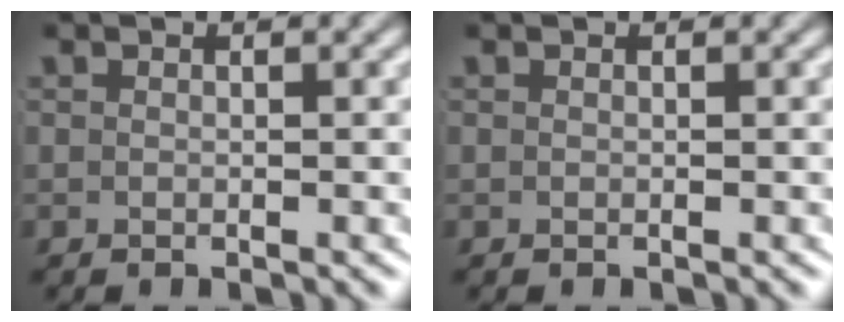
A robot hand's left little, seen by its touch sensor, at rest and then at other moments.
{"total": 0.0}